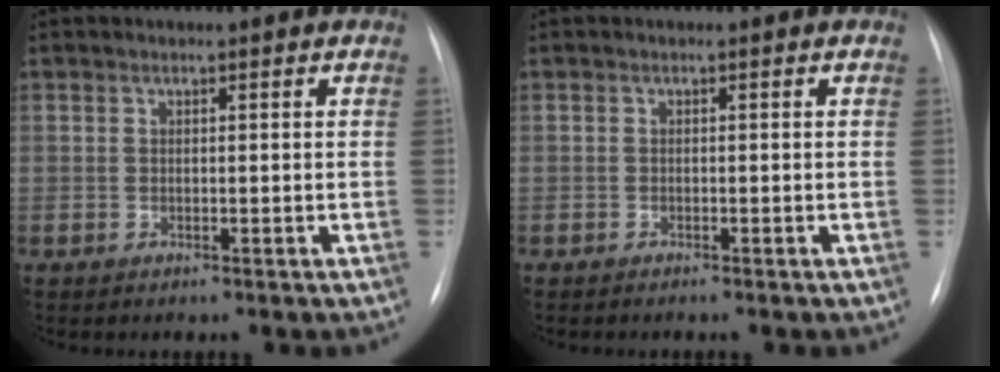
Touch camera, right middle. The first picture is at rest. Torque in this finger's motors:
{"motor_torque": [0.22, -0.47, 0.06, 0.01]}